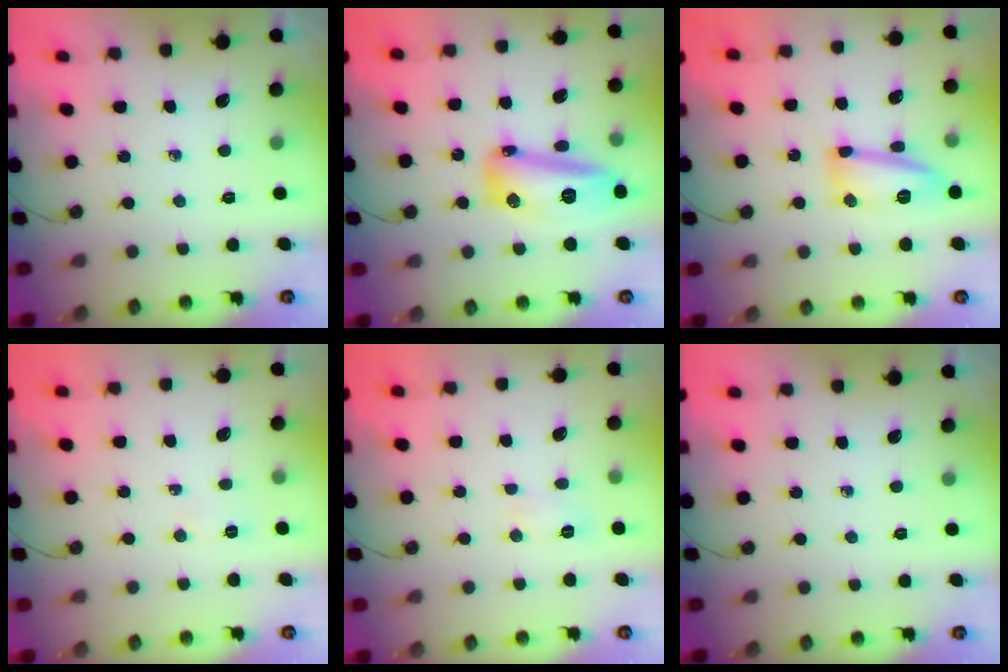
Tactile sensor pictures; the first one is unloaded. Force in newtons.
{"total": 28.9, "press": 21.0, "slide": 19.9}
{"total": 14.3, "press": 14.3, "slide": 1.4}
{"total": 2.6, "press": 2.4, "slide": 0.9}
{"total": 4.2, "press": 4.2, "slide": 0.4}
{"total": 0.0}